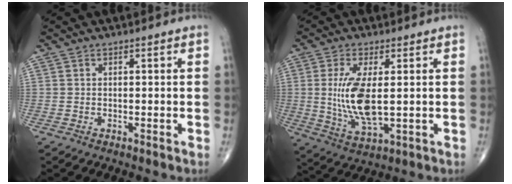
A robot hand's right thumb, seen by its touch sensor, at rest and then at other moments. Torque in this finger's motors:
{"motor_torque": [-0.57, 0.68, 1.17, 0.19, 0.35]}